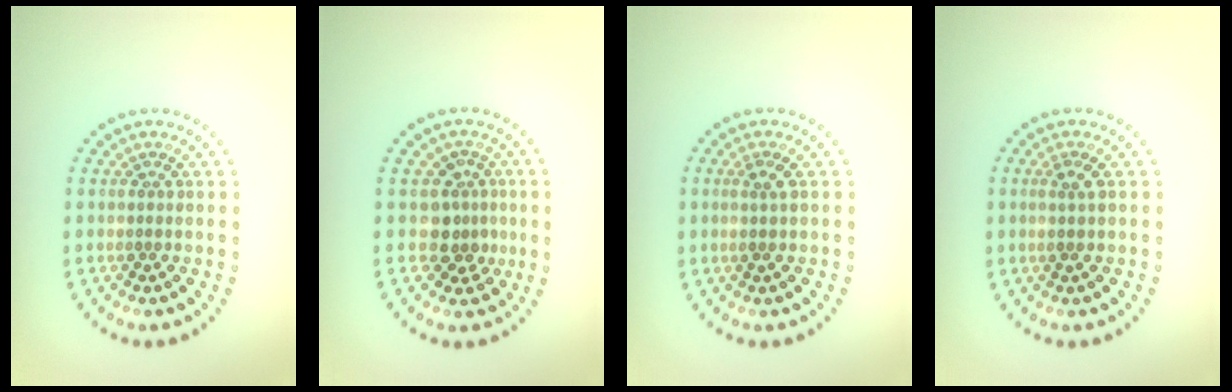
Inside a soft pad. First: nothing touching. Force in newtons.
{"total": 2.6, "press": 2.2, "slide": 1.5}
{"total": 1.3, "press": 1.1, "slide": 0.7}
{"total": 1.3, "press": 1.1, "slide": 0.7}